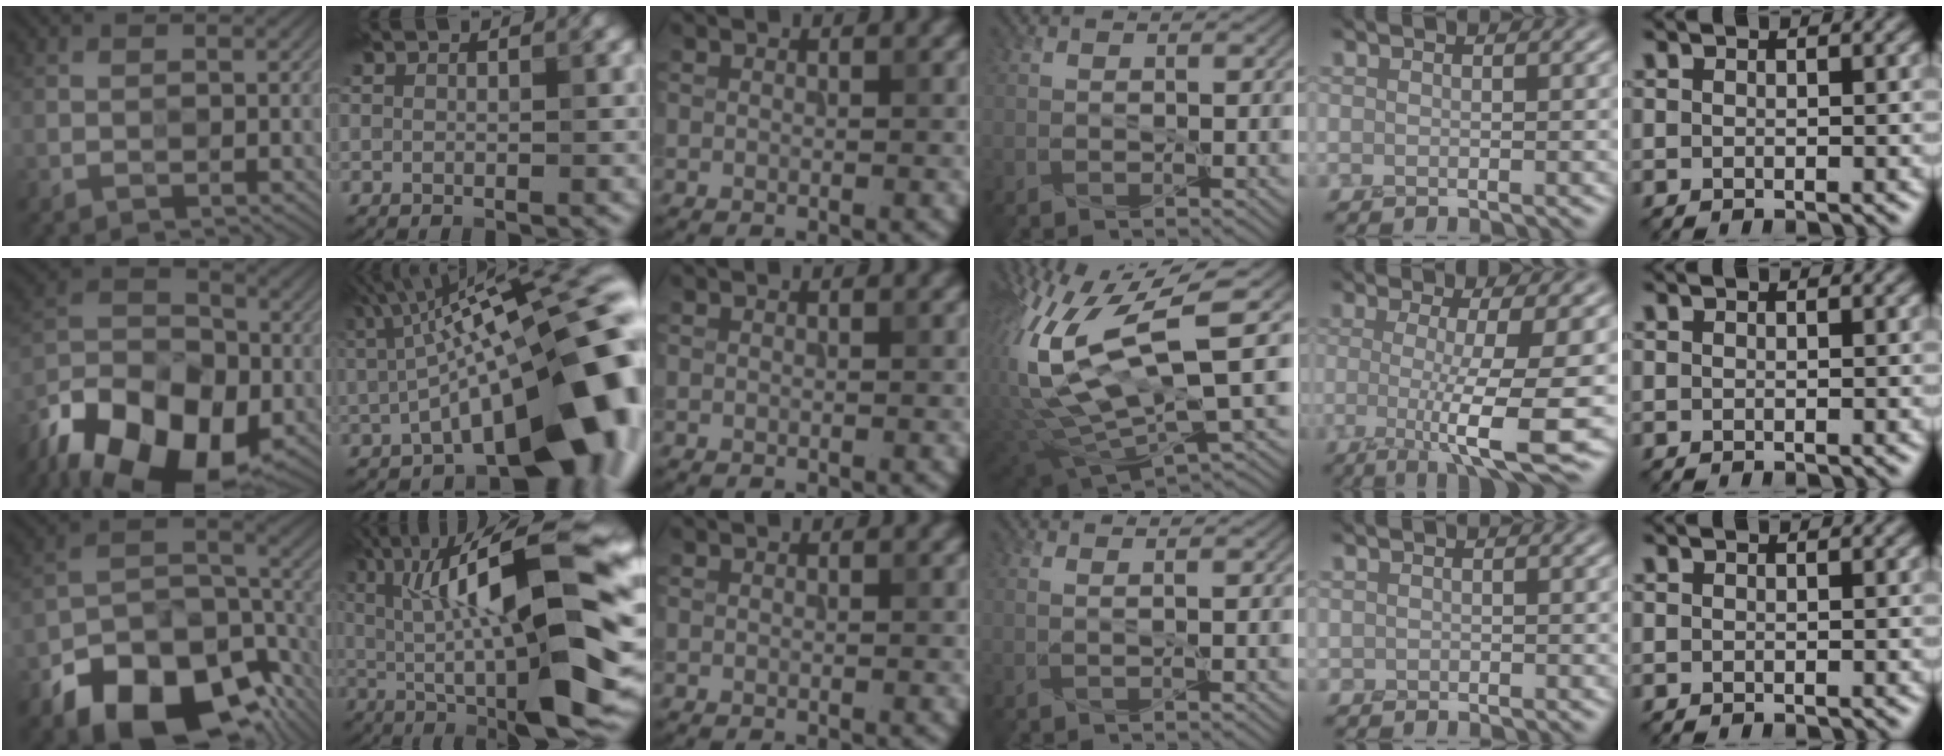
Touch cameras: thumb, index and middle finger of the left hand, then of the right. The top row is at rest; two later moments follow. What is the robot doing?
{"motion": "peel", "object": "tape"}